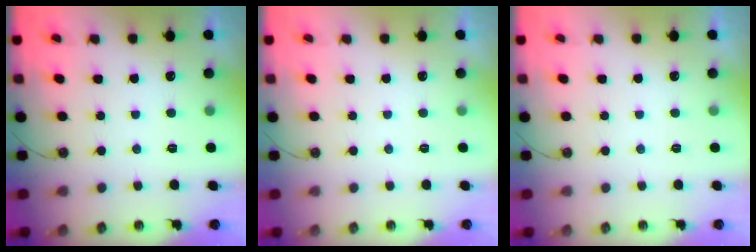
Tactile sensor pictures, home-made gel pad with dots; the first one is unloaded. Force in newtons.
{"total": 0.0}
{"total": 0.0}